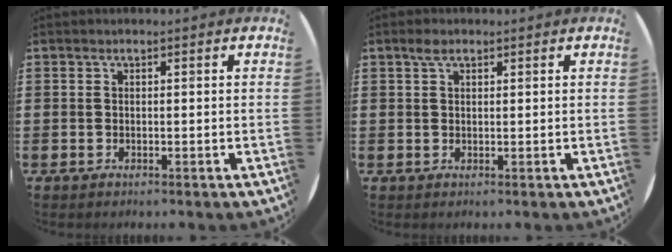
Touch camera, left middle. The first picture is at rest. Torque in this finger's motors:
{"motor_torque": [0.74, 0.17, -0.13, -0.03]}